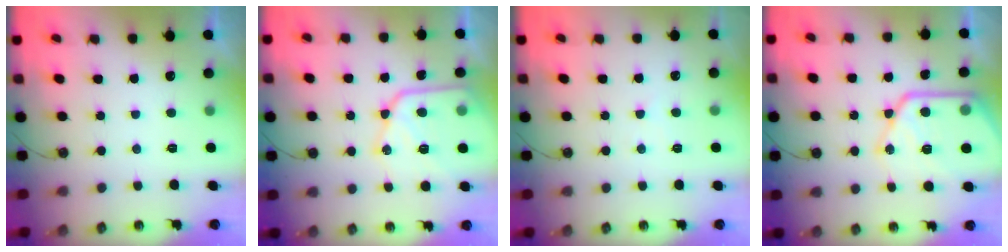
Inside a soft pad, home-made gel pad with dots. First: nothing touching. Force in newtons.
{"total": 16.4, "press": 16.3, "slide": 1.9}
{"total": 3.1, "press": 3.1, "slide": 0.5}
{"total": 20.5, "press": 20.4, "slide": 2.2}